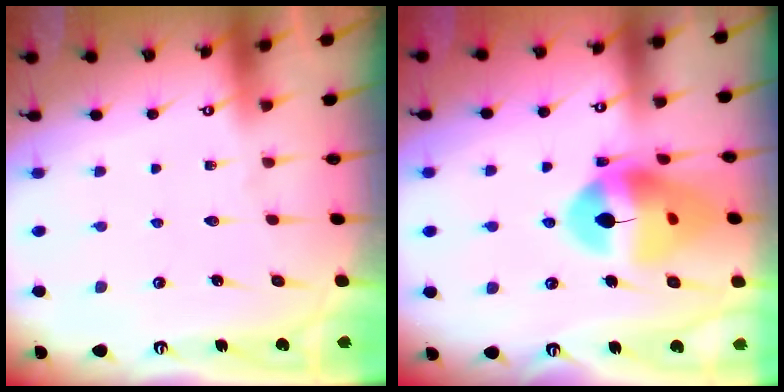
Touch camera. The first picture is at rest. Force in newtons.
{"total": 16.7, "press": 16.5, "slide": 2.4}